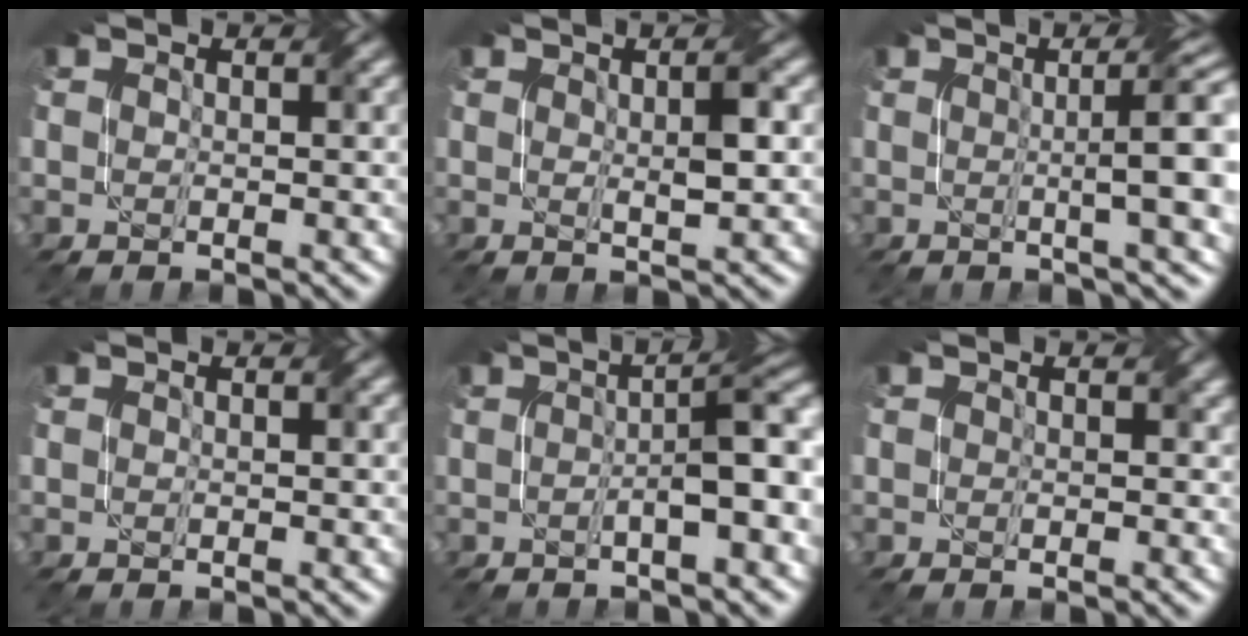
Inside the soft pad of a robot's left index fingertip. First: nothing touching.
{"total": 2.3, "force": [0.5, 0.3, 2.2], "torque": [-0.034, -0.001, 0.011]}
{"total": 7.8, "force": [0.9, 1.8, 7.5], "torque": [-0.076, 0.017, 0.010]}
{"total": 0.0}
{"total": 5.7, "force": [-0.3, 1.0, 5.6], "torque": [-0.074, 0.017, -0.008]}
{"total": 1.2, "force": [0.5, 0.9, 0.6], "torque": [-0.006, -0.001, 0.003]}